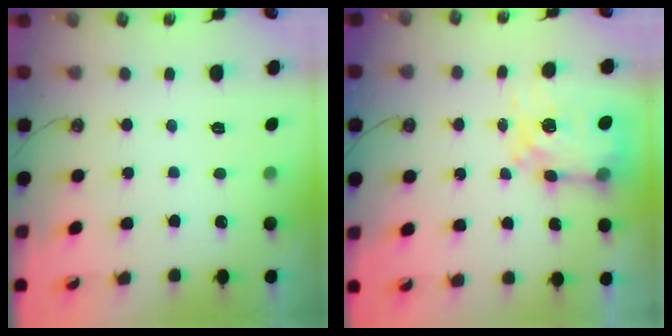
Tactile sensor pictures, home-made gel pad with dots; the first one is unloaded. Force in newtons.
{"total": 7.9, "press": 7.8, "slide": 0.7}